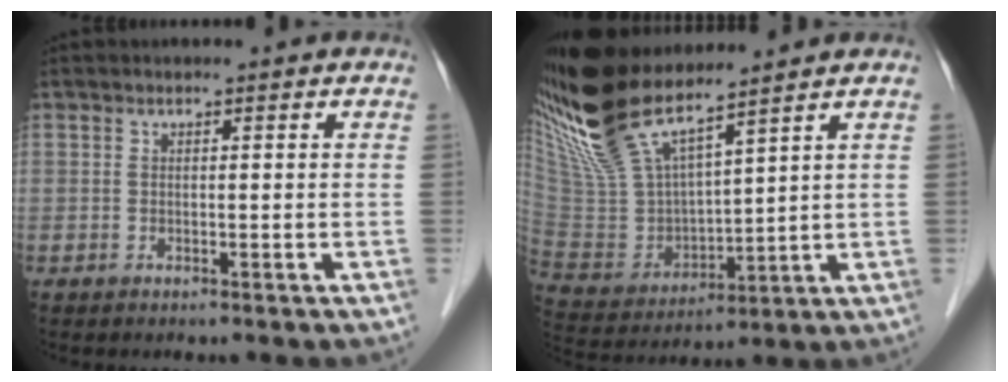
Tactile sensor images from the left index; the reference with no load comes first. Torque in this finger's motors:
{"motor_torque": [0.45, -0.54, 0.21, 0.06]}